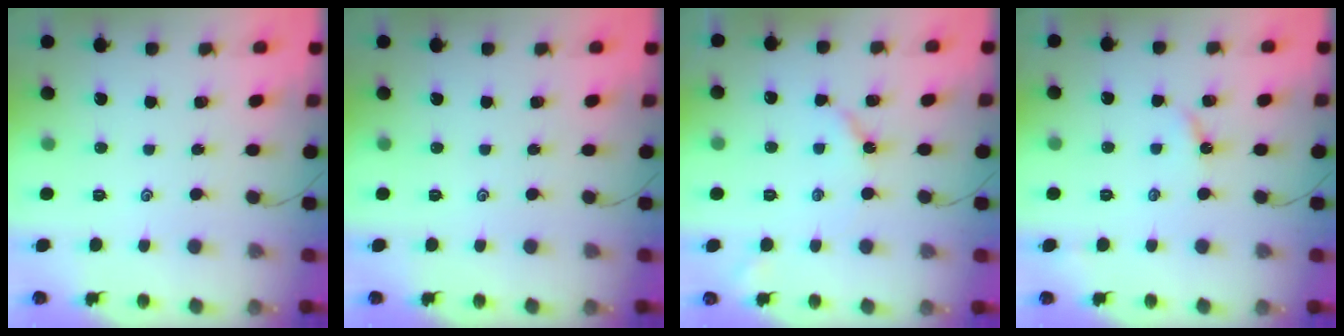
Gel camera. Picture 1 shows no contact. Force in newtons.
{"total": 0.0}
{"total": 3.3, "press": 3.3, "slide": 0.3}
{"total": 4.3, "press": 4.3, "slide": 0.5}